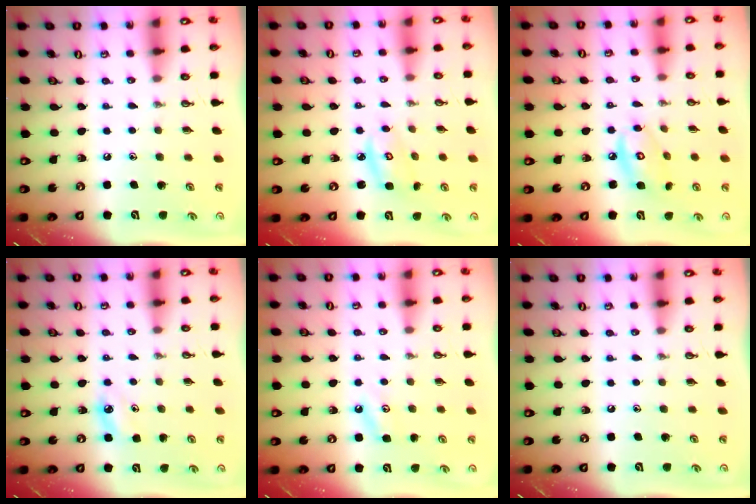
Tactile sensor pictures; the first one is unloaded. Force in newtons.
{"total": 4.5, "press": 4.5, "slide": 0.3}
{"total": 8.4, "press": 8.4, "slide": 0.5}
{"total": 5.1, "press": 5.1, "slide": 0.6}
{"total": 3.4, "press": 3.4, "slide": 0.6}
{"total": 0.0}